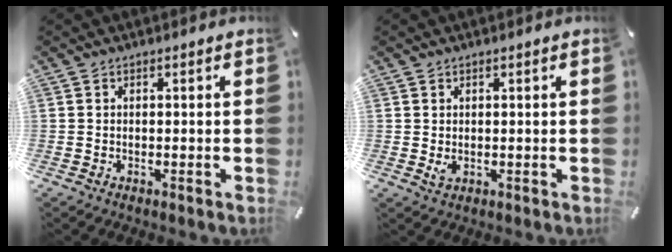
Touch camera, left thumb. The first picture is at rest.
{"total": 1.6, "force": [0.1, 0.9, 1.3], "torque": [-0.023, -0.004, -0.001]}